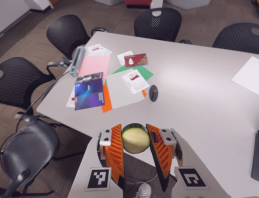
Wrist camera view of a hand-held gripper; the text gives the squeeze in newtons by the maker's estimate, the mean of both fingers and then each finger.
{"total": 10.8, "left": 10.5, "right": 11.1}